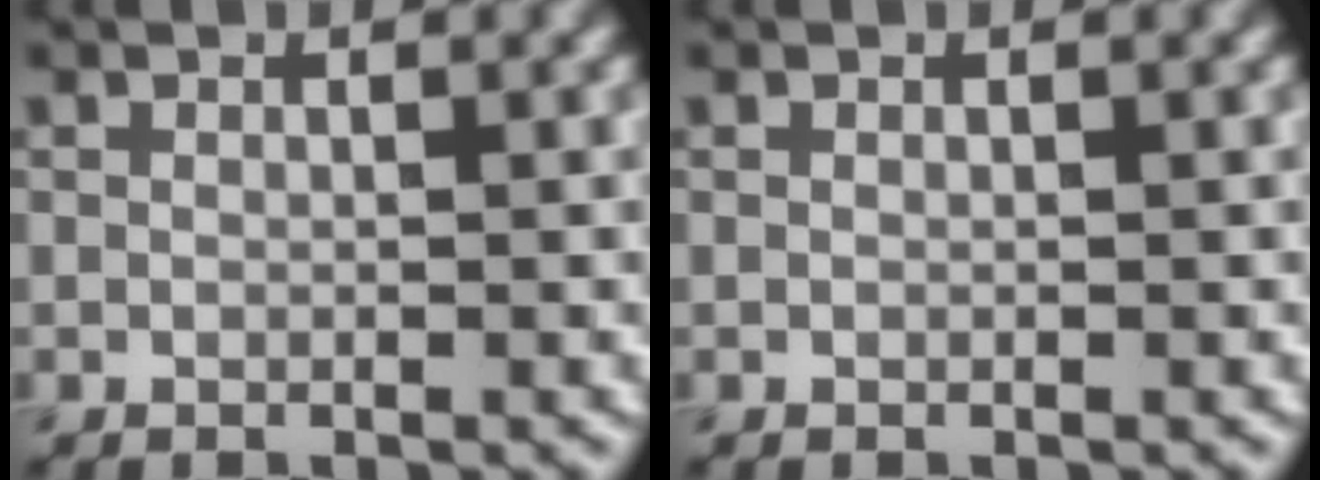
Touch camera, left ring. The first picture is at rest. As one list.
[{"total": 0.0}]